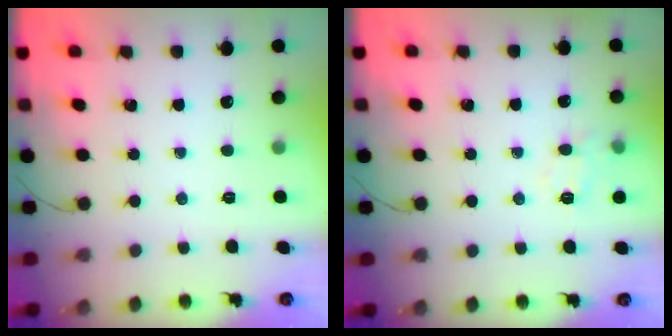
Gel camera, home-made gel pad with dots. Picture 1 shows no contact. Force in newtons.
{"total": 8.6, "press": 8.5, "slide": 1.1}